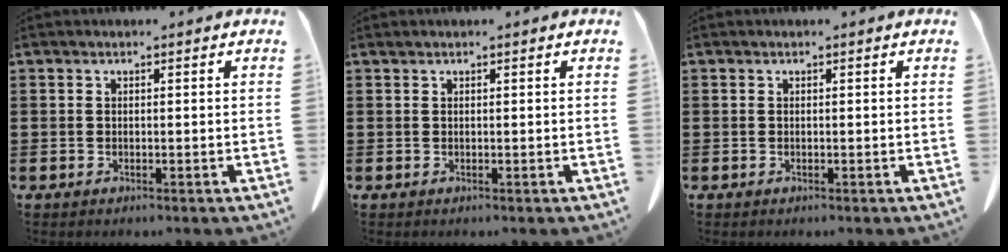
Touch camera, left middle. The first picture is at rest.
{"total": 0.0}
{"total": 0.0}